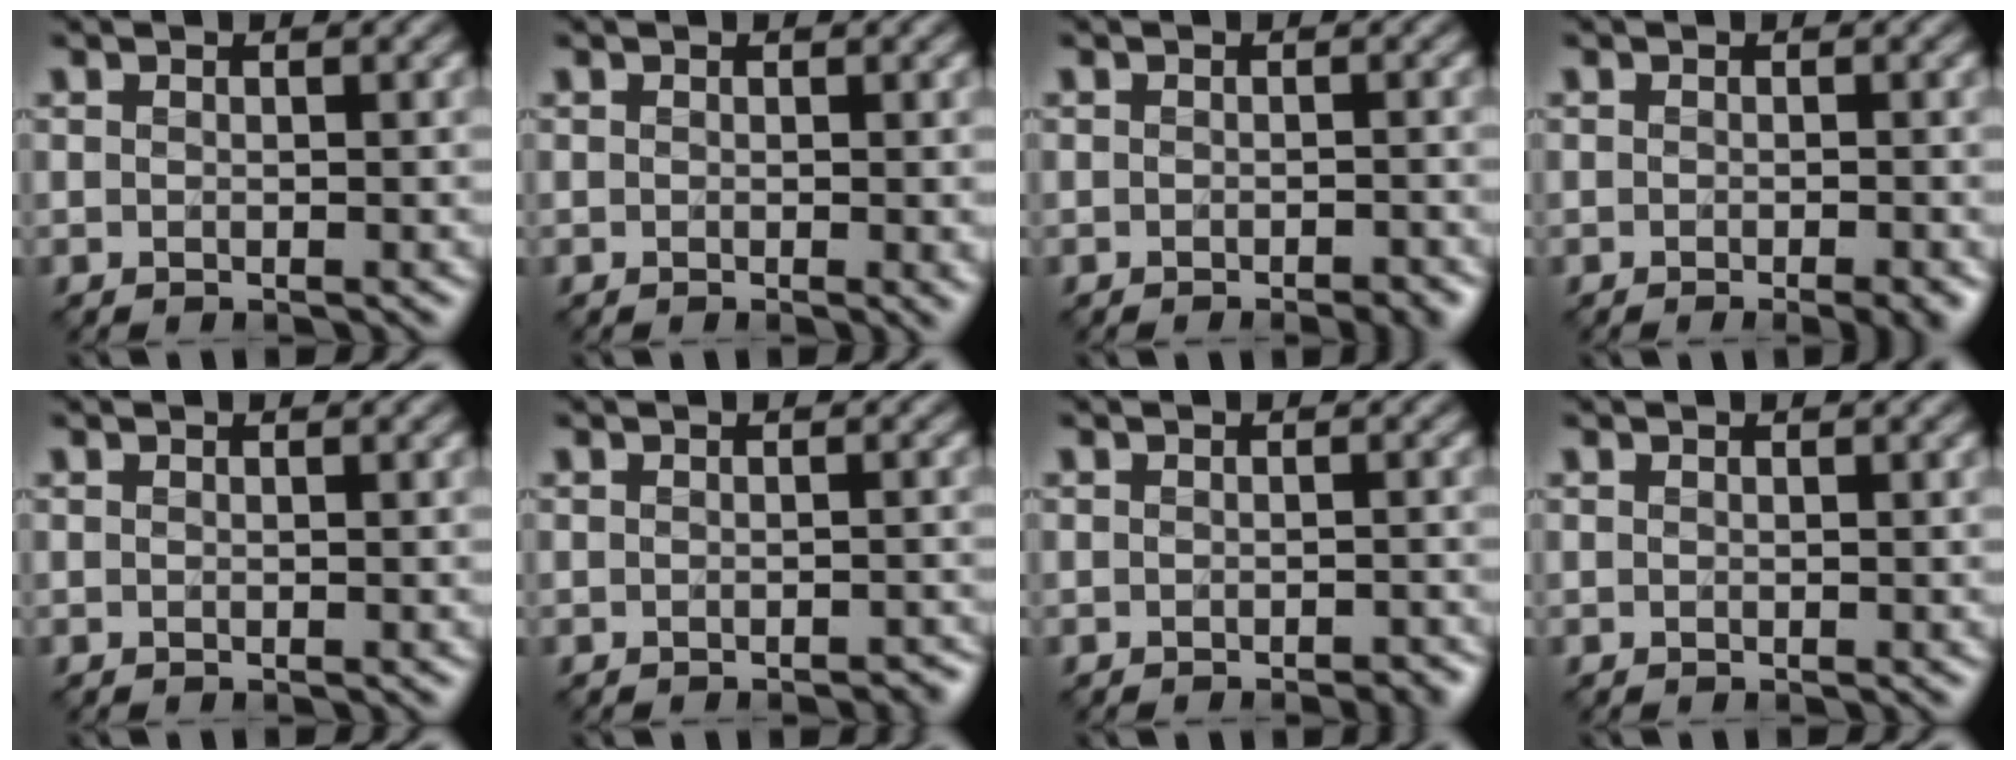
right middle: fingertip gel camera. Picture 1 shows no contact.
{"total": 0.8, "force": [0.2, 0.0, 0.8], "torque": [-0.010, -0.004, 0.001]}
{"total": 1.5, "force": [-1.0, 0.6, 0.8], "torque": [-0.008, -0.006, -0.015]}
{"total": 1.8, "force": [-1.0, 0.6, 1.4], "torque": [-0.015, -0.006, -0.013]}
{"total": 0.0}
{"total": 0.9, "force": [-0.7, 0.4, 0.2], "torque": [-0.002, -0.005, -0.012]}
{"total": 1.1, "force": [-0.9, 0.6, 0.4], "torque": [-0.005, -0.006, -0.016]}
{"total": 0.0}